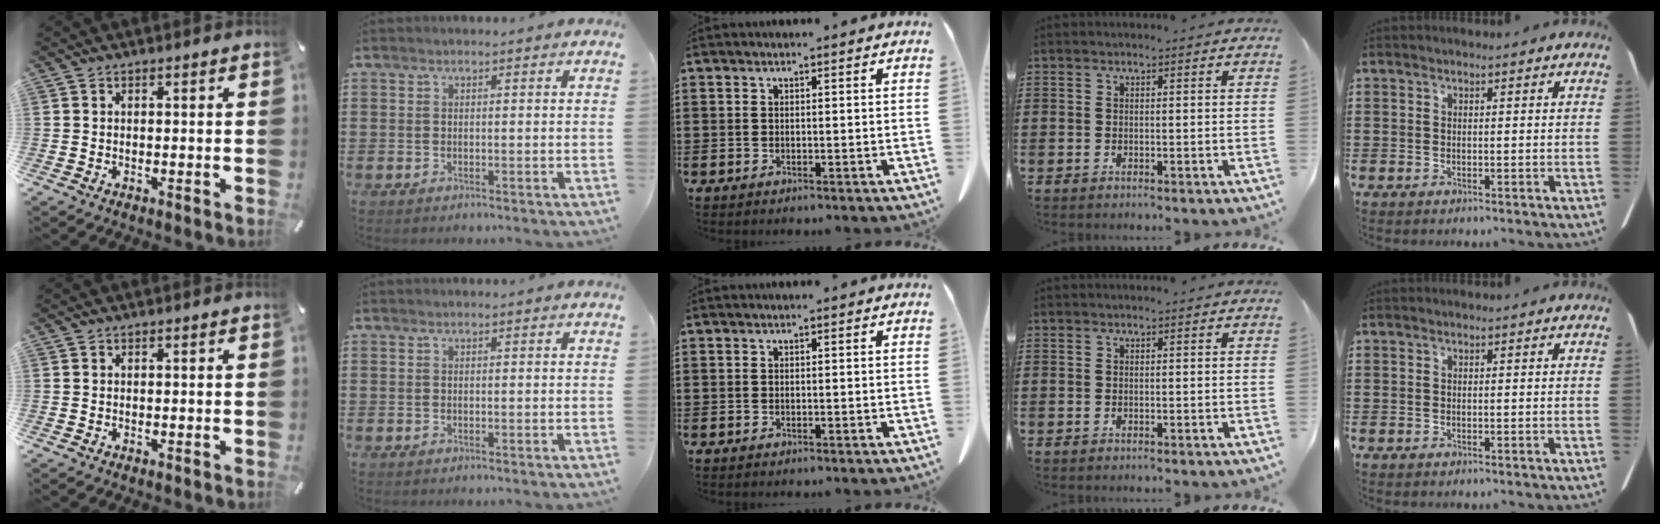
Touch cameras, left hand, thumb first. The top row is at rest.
{}